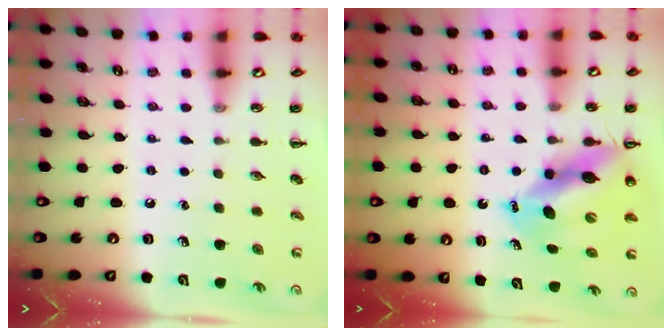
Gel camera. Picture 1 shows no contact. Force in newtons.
{"total": 10.2, "press": 9.9, "slide": 2.6}